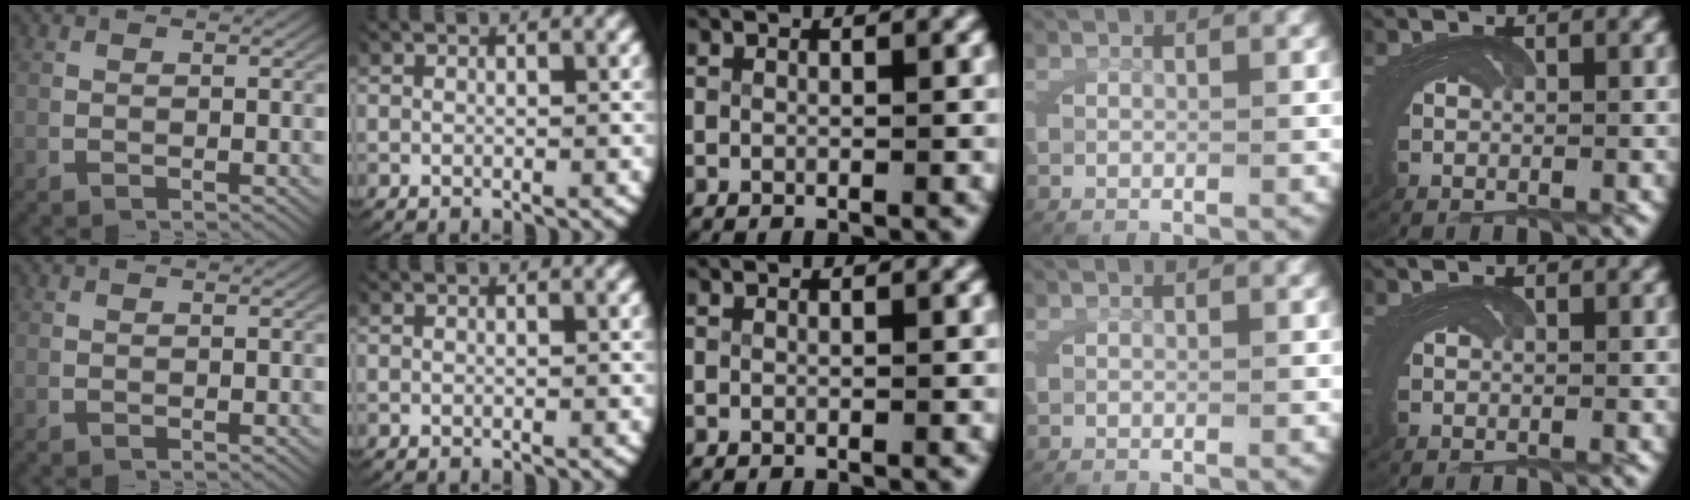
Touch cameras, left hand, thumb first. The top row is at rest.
{}